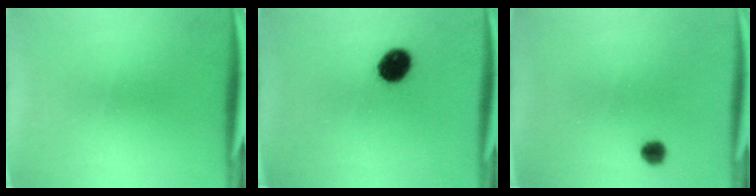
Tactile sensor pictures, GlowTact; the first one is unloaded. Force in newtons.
{"total": 8.1}
{"total": 2.3}